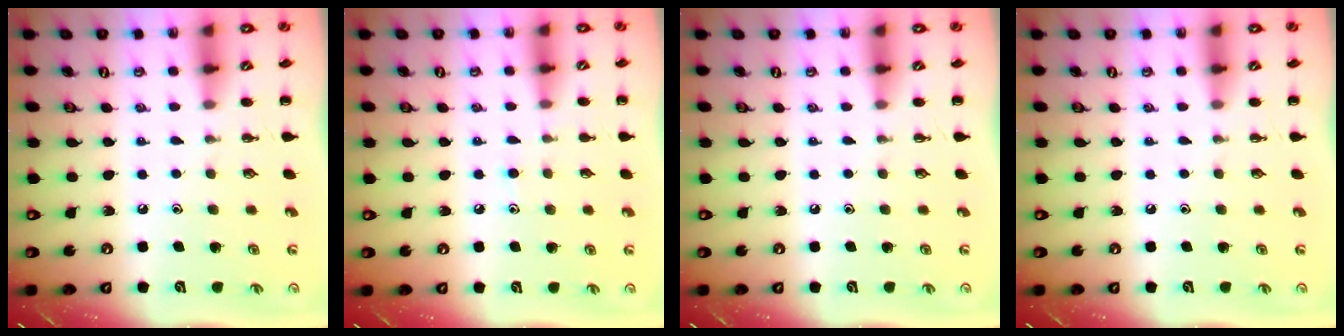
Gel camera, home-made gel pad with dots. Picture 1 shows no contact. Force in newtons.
{"total": 6.2, "press": 5.8, "slide": 2.3}
{"total": 0.0}
{"total": 0.0}